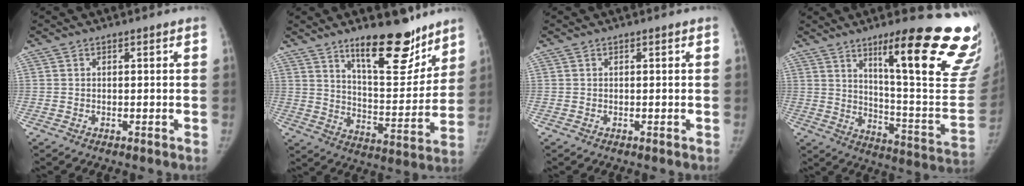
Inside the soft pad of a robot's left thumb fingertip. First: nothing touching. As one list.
[{"total": 17.0, "force": [12.2, 5.9, 10.3], "torque": [-0.101, -0.095, 0.194]}, {"total": 0.0}, {"total": 29.3, "force": [16.1, 5.2, 24.0], "torque": [-0.236, -0.074, 0.239]}]